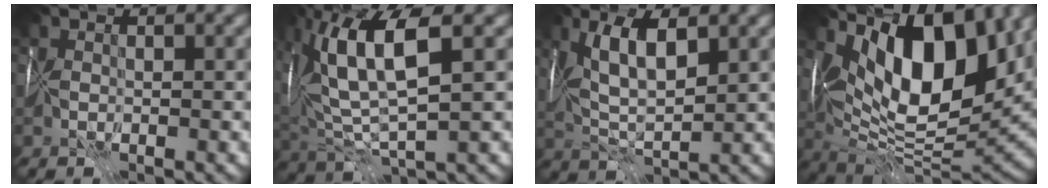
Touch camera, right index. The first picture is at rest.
{"total": 9.3, "force": [3.8, 2.7, 8.0], "torque": [-0.160, 0.011, 0.069]}
{"total": 5.0, "force": [2.2, 1.4, 4.3], "torque": [-0.076, -0.001, 0.040]}
{"total": 13.9, "force": [5.9, 5.7, 11.3], "torque": [-0.160, 0.004, 0.089]}